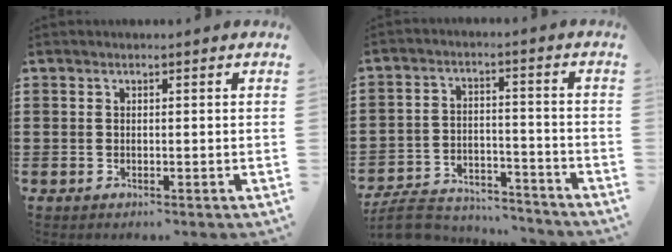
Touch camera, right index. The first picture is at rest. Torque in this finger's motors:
{"motor_torque": [-2.14, 0.00, -1.05, -0.21]}